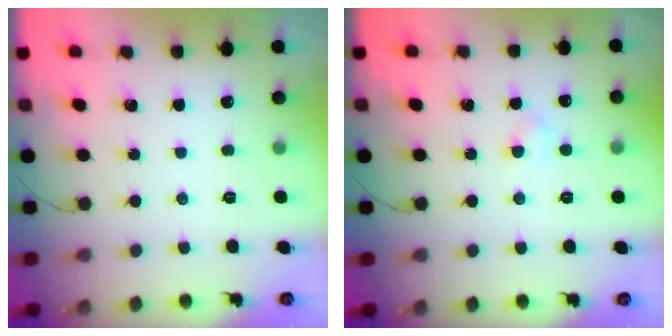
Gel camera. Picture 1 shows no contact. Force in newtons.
{"total": 2.0, "press": 1.9, "slide": 0.8}